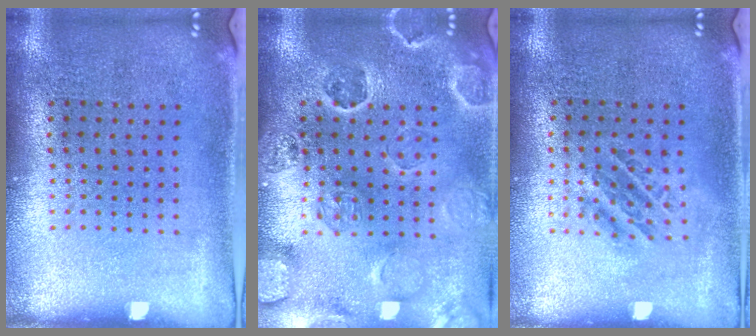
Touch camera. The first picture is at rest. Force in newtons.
{"total": 2.6, "press": 2.5, "slide": 0.8}
{"total": 1.1, "press": 1.0, "slide": 0.4}